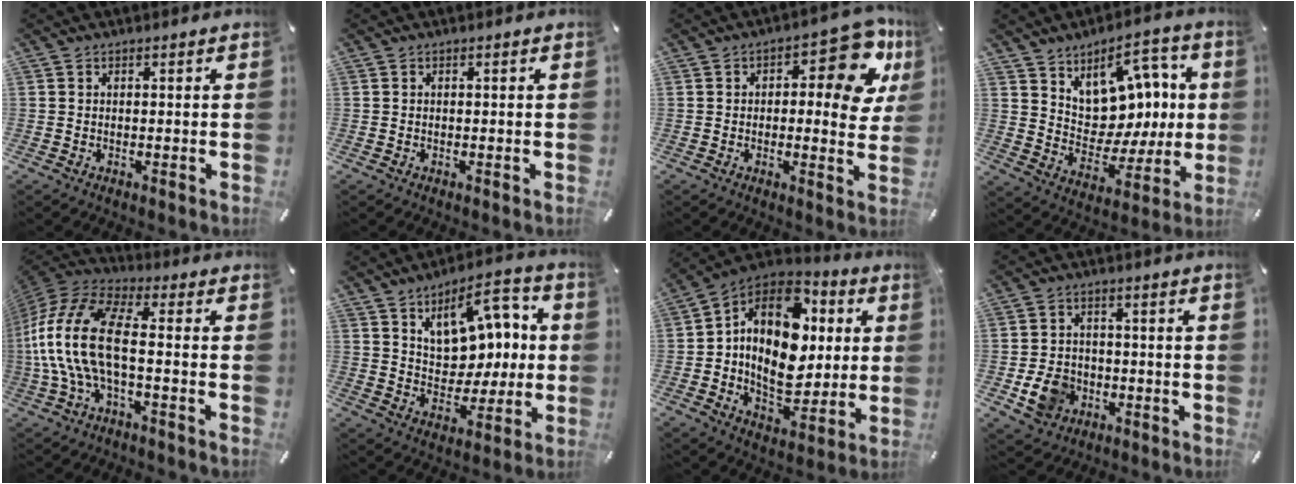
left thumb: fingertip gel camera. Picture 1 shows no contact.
{"total": 0.0}
{"total": 12.5, "force": [4.9, 5.8, 9.9], "torque": [-0.111, -0.042, 0.079]}
{"total": 12.3, "force": [5.8, 9.3, 5.4], "torque": [-0.079, -0.059, 0.115]}
{"total": 17.4, "force": [-2.0, 8.0, 15.3], "torque": [-0.323, 0.003, -0.037]}
{"total": 13.3, "force": [6.0, 9.2, 7.5], "torque": [-0.103, -0.040, 0.107]}
{"total": 18.9, "force": [2.4, 13.9, 12.6], "torque": [-0.215, -0.016, 0.038]}
{"total": 8.1, "force": [-2.5, 6.9, 3.6], "torque": [-0.085, 0.013, -0.044]}